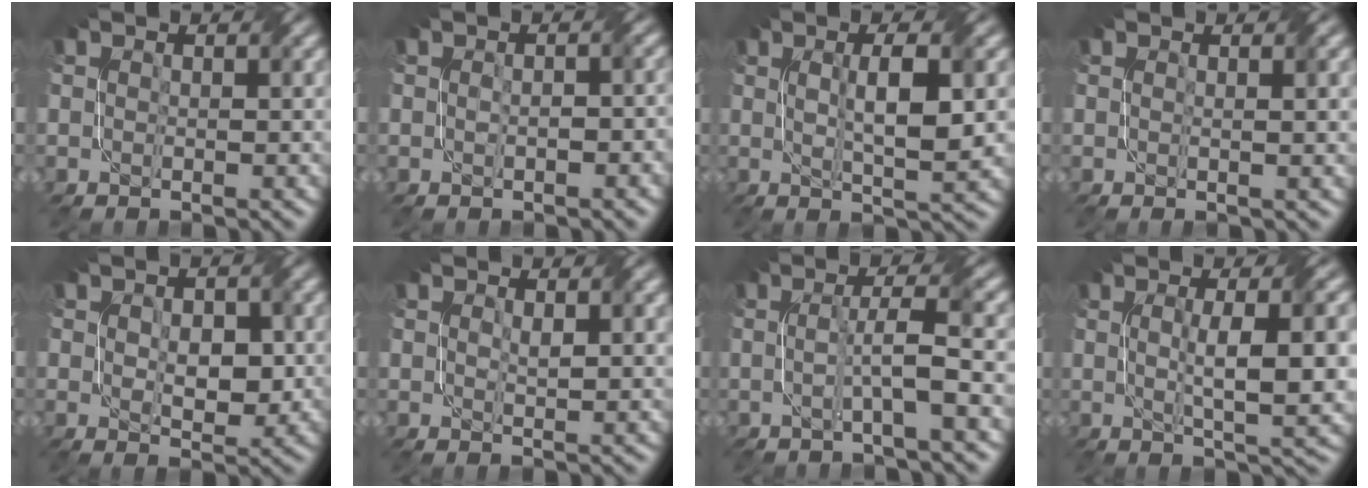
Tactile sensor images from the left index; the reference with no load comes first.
{"total": 1.7, "force": [-0.3, 0.9, 1.3], "torque": [-0.025, -0.002, -0.003]}
{"total": 5.3, "force": [0.7, 1.0, 5.2], "torque": [-0.086, 0.002, 0.015]}
{"total": 1.5, "force": [0.5, 0.3, 1.4], "torque": [-0.017, 0.001, 0.005]}
{"total": 3.8, "force": [0.2, 2.4, 3.0], "torque": [-0.050, -0.006, 0.007]}
{"total": 1.5, "force": [0.8, 0.6, 1.1], "torque": [-0.023, -0.003, 0.019]}
{"total": 3.9, "force": [-0.4, 0.2, 3.9], "torque": [-0.067, 0.004, -0.014]}
{"total": 7.4, "force": [0.5, 1.7, 7.2], "torque": [-0.103, 0.001, 0.012]}